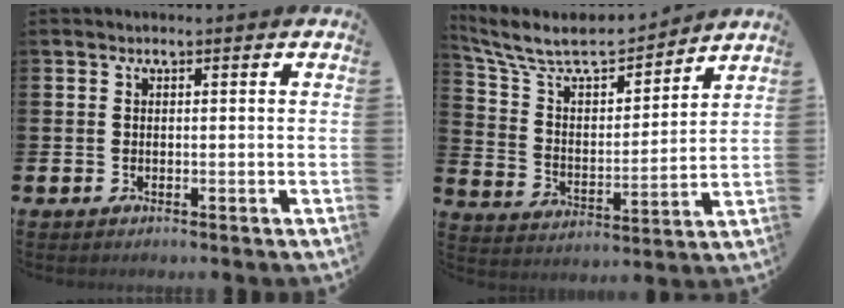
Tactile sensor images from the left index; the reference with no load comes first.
{"total": 8.6, "force": [7.6, 2.6, 3.0], "torque": [-0.103, -0.053, 0.132]}